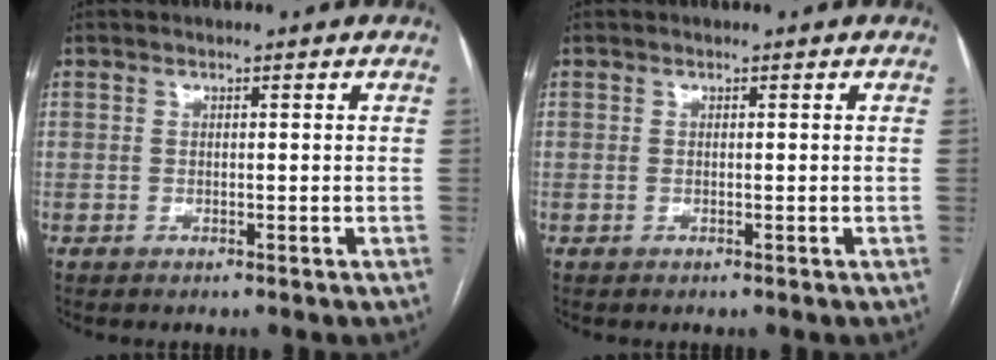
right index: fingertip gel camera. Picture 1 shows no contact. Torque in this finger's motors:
{"motor_torque": [-0.07, -0.04, -0.03, 0.00]}